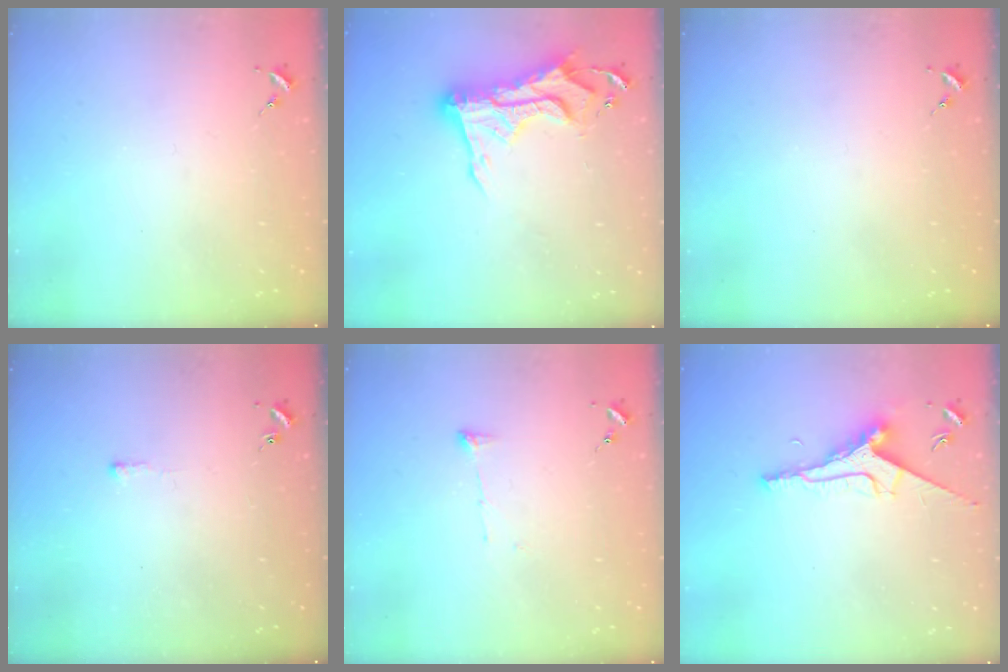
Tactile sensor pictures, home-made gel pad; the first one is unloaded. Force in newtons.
{"total": 16.4, "press": 16.4, "slide": 1.3}
{"total": 0.0}
{"total": 2.7, "press": 2.7, "slide": 0.4}
{"total": 4.8, "press": 4.8, "slide": 0.2}
{"total": 9.5, "press": 9.4, "slide": 0.9}